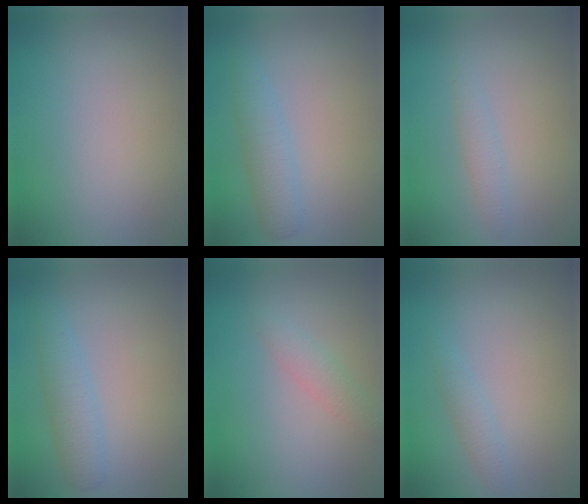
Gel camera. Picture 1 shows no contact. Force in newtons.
{"total": 2.4, "press": 2.4, "slide": 0.1}
{"total": 1.2, "press": 1.2, "slide": 0.0}
{"total": 2.4, "press": 2.4, "slide": 0.1}
{"total": 1.5, "press": 1.5, "slide": 0.0}
{"total": 1.2, "press": 1.2, "slide": 0.1}